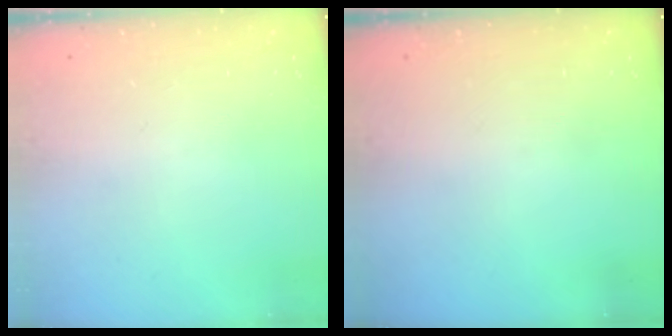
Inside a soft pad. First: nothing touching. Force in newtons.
{"total": 0.0}